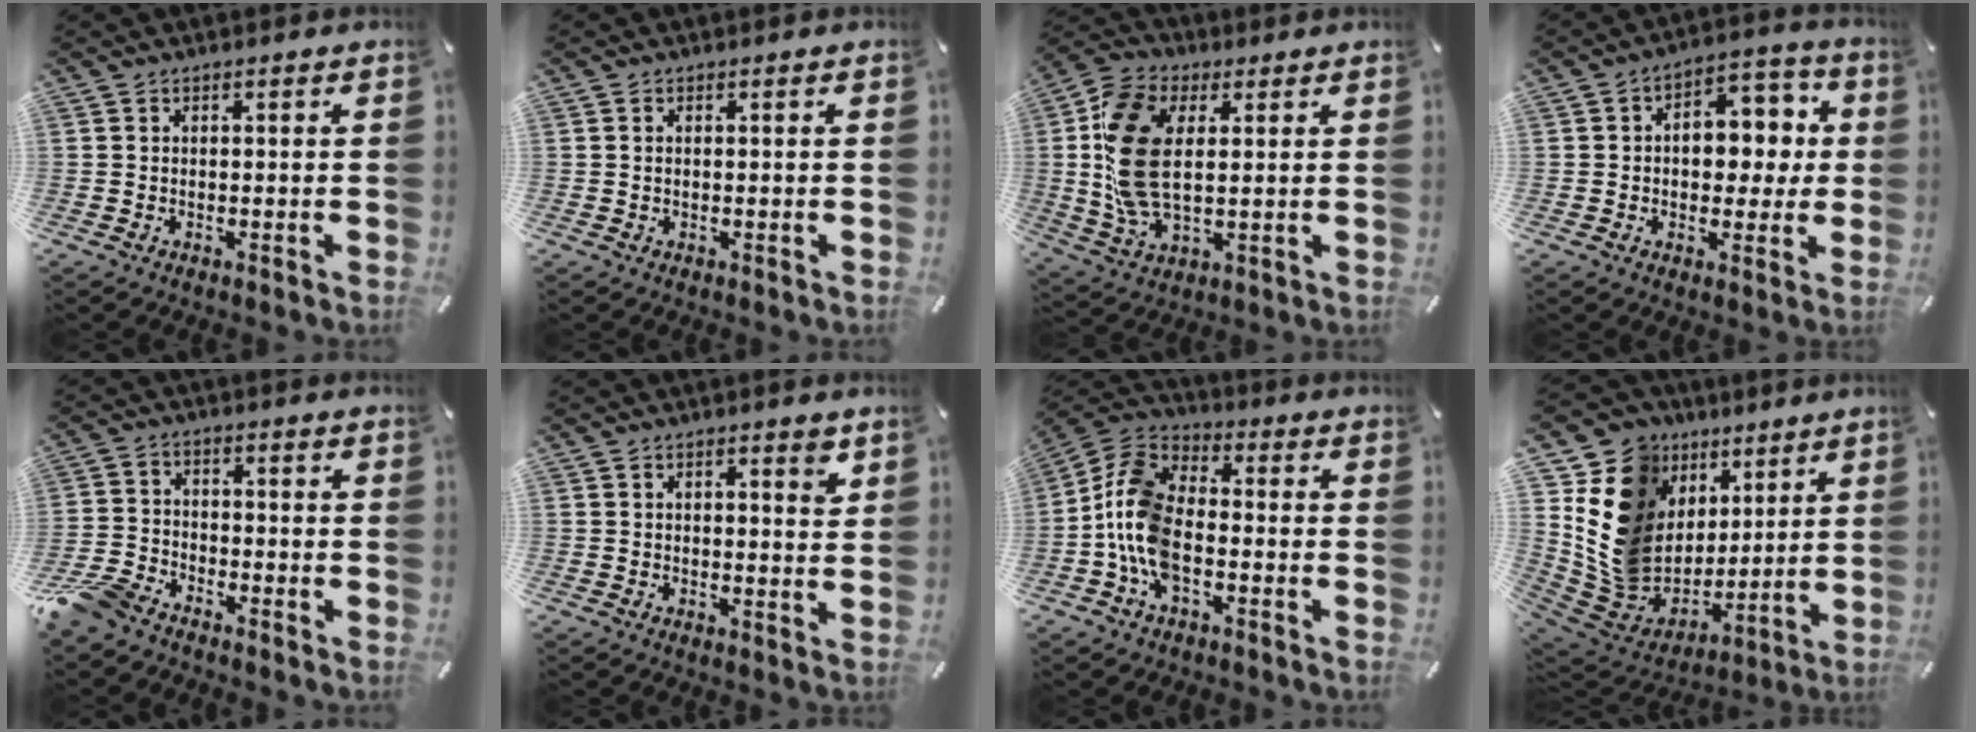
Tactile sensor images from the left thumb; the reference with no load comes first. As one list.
[{"total": 0.7, "force": [0.1, 0.4, 0.6], "torque": [-0.012, 0.001, 0.001]}, {"total": 14.5, "force": [2.0, 9.1, 11.1], "torque": [-0.266, -0.003, 0.037]}, {"total": 10.1, "force": [0.5, 7.4, 6.9], "torque": [-0.078, -0.003, 0.004]}, {"total": 7.6, "force": [-6.6, 2.9, 2.6], "torque": [-0.065, 0.024, -0.131]}, {"total": 2.9, "force": [1.8, 1.0, 2.1], "torque": [-0.019, -0.009, 0.026]}, {"total": 11.9, "force": [-4.3, 7.3, 8.4], "torque": [-0.202, 0.007, -0.085]}, {"total": 17.2, "force": [4.5, 15.2, 6.5], "torque": [-0.125, -0.036, 0.101]}]